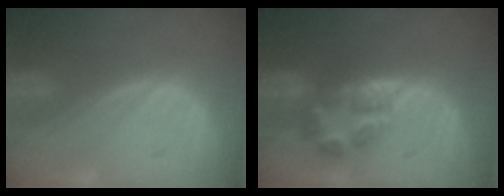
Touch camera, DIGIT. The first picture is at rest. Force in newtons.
{"total": 5.8, "press": 5.8, "slide": 0.8}